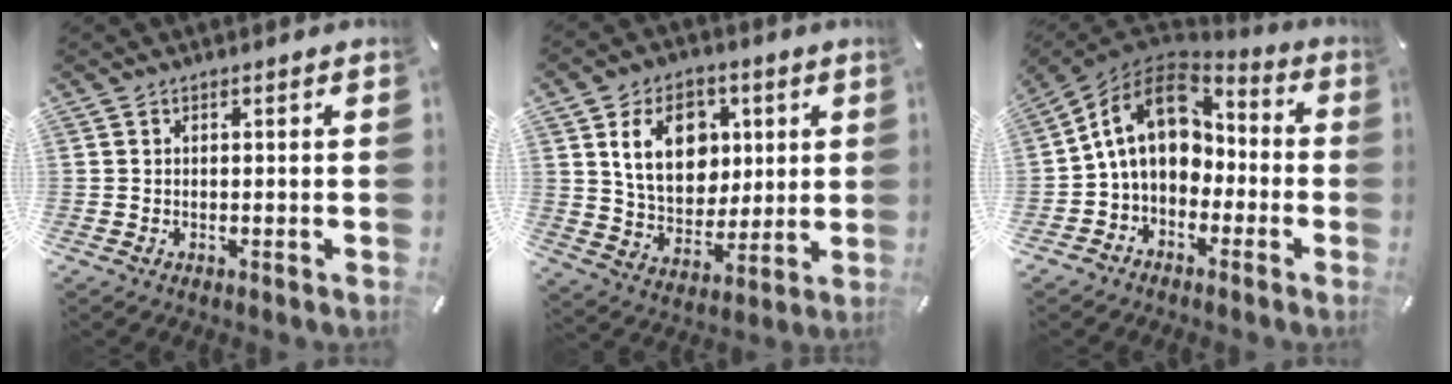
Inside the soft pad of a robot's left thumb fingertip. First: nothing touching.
{"total": 14.9, "force": [4.3, 11.7, 8.2], "torque": [-0.137, 0.005, 0.083]}
{"total": 13.6, "force": [1.3, 10.4, 8.6], "torque": [-0.162, 0.005, 0.023]}